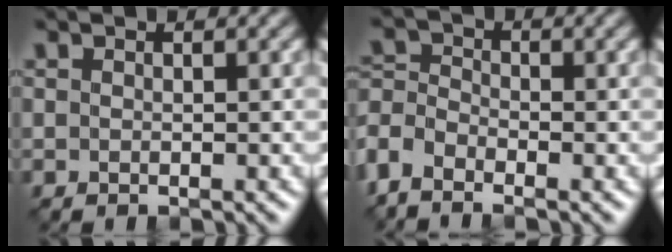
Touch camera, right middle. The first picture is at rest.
{"total": 4.0, "force": [-2.8, 1.9, 2.0], "torque": [-0.048, 0.009, -0.074]}